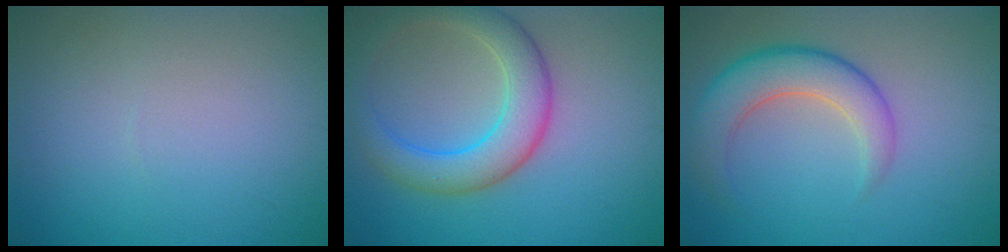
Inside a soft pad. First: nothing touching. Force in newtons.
{"total": 5.6, "press": 5.6, "slide": 0.4}
{"total": 5.1, "press": 5.1, "slide": 0.2}